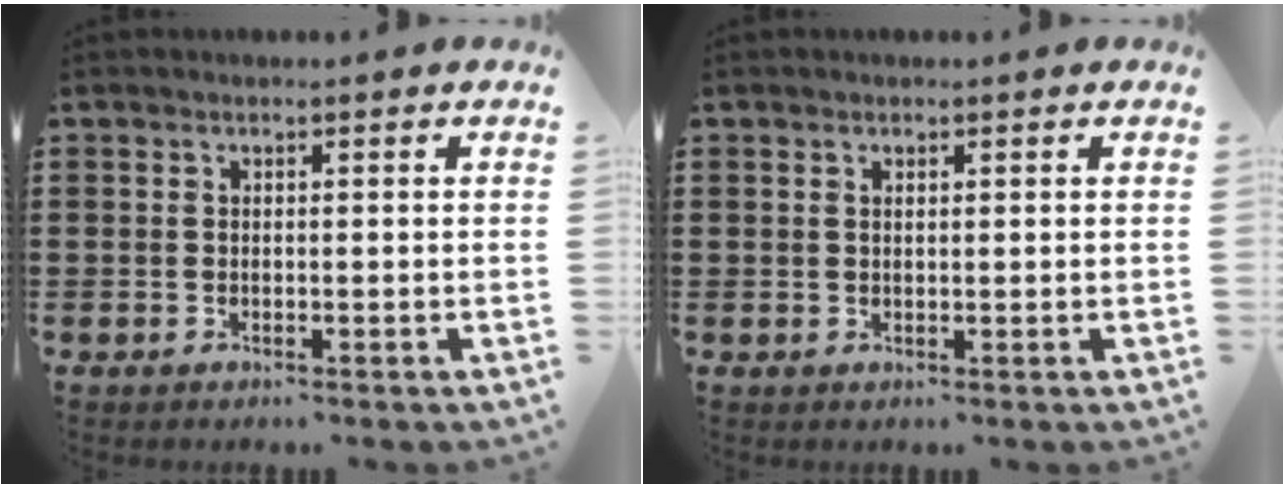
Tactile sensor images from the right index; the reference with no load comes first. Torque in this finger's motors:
{"motor_torque": [-0.20, 0.46, -0.01, -0.01]}